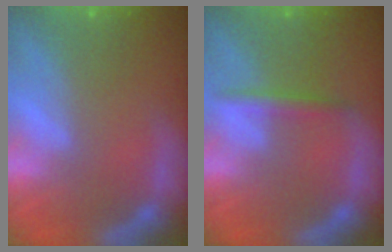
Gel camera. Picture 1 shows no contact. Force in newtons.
{"total": 1.9}